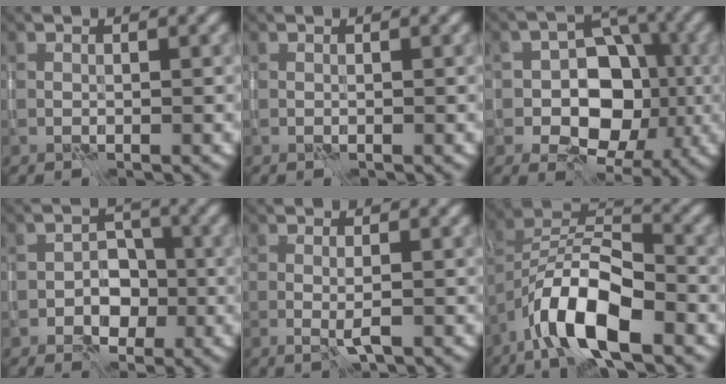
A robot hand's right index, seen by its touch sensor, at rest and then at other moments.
{"total": 0.0}
{"total": 8.3, "force": [-1.6, 6.1, 5.3], "torque": [-0.035, 0.011, -0.044]}
{"total": 3.3, "force": [-1.1, 2.5, 1.9], "torque": [-0.002, 0.003, -0.027]}
{"total": 1.3, "force": [-0.2, 0.0, 1.3], "torque": [-0.026, -0.004, -0.003]}
{"total": 8.7, "force": [-4.9, 3.0, 6.4], "torque": [-0.115, 0.014, -0.095]}